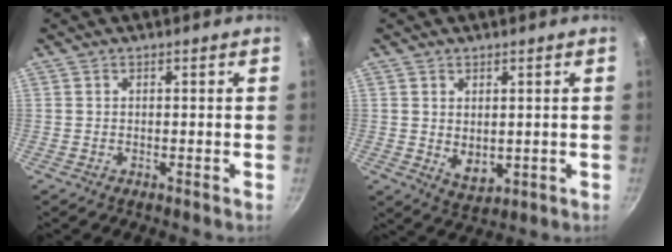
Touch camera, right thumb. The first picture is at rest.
{"total": 4.8, "force": [0.8, 3.3, 3.5], "torque": [-0.048, -0.017, 0.023]}